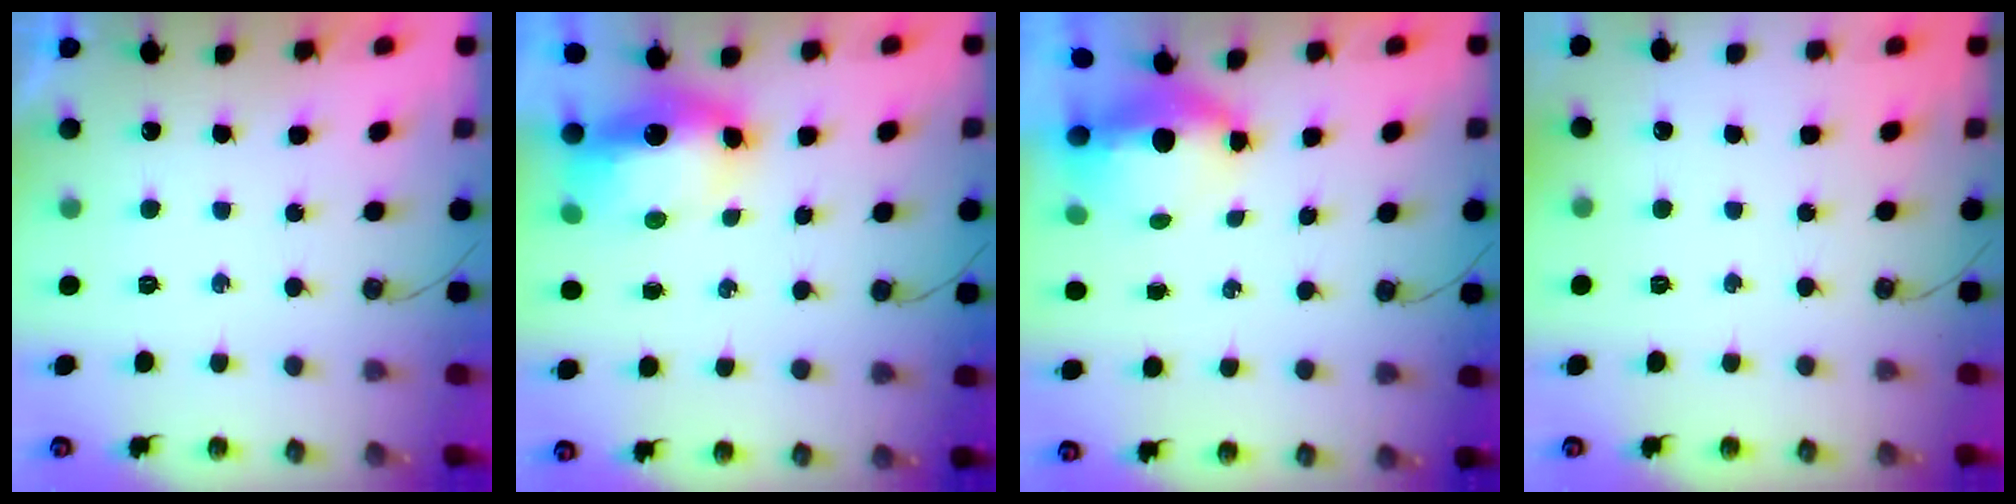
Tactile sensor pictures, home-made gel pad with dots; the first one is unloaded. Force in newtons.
{"total": 7.9, "press": 7.9, "slide": 0.8}
{"total": 5.1, "press": 4.9, "slide": 1.4}
{"total": 0.0}